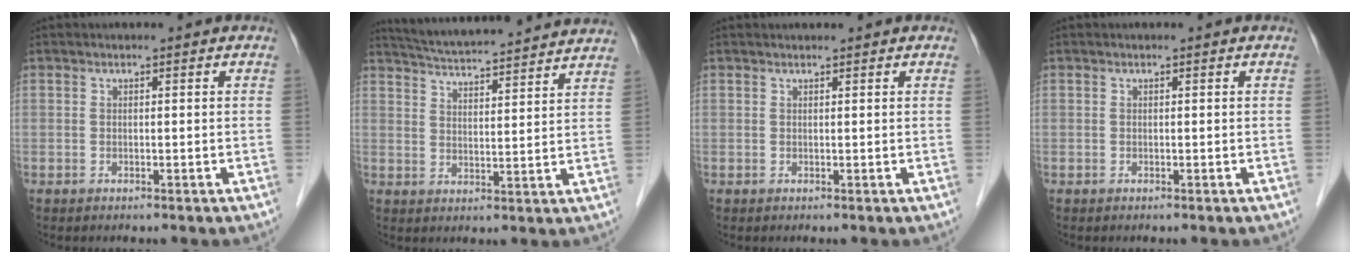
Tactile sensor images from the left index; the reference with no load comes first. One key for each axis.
{"total": 18.6, "fx": 17.4, "fy": 0.7, "fz": 6.5, "tx": -0.113, "ty": 0.017, "tz": 0.242}
{"total": 1.1, "fx": 1.0, "fy": 0.2, "fz": 0.4, "tx": -0.008, "ty": 0.016, "tz": 0.018}
{"total": 0.0}